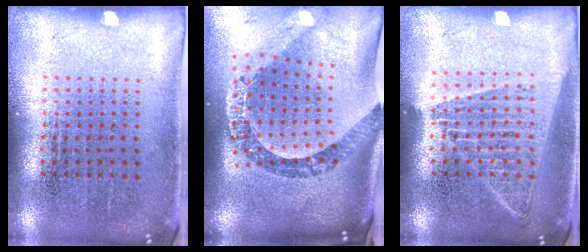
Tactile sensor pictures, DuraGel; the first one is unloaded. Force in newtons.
{"total": 2.6, "press": 2.0, "slide": 1.6}
{"total": 1.5, "press": 1.4, "slide": 0.7}